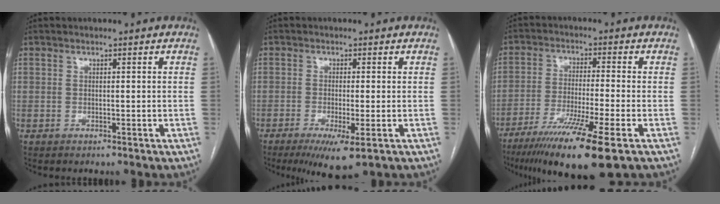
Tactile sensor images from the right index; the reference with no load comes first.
{"total": 6.2, "force": [-3.1, 0.7, 5.4], "torque": [-0.089, -0.017, -0.047]}
{"total": 13.8, "force": [-8.4, -0.1, 11.0], "torque": [-0.198, -0.039, -0.143]}